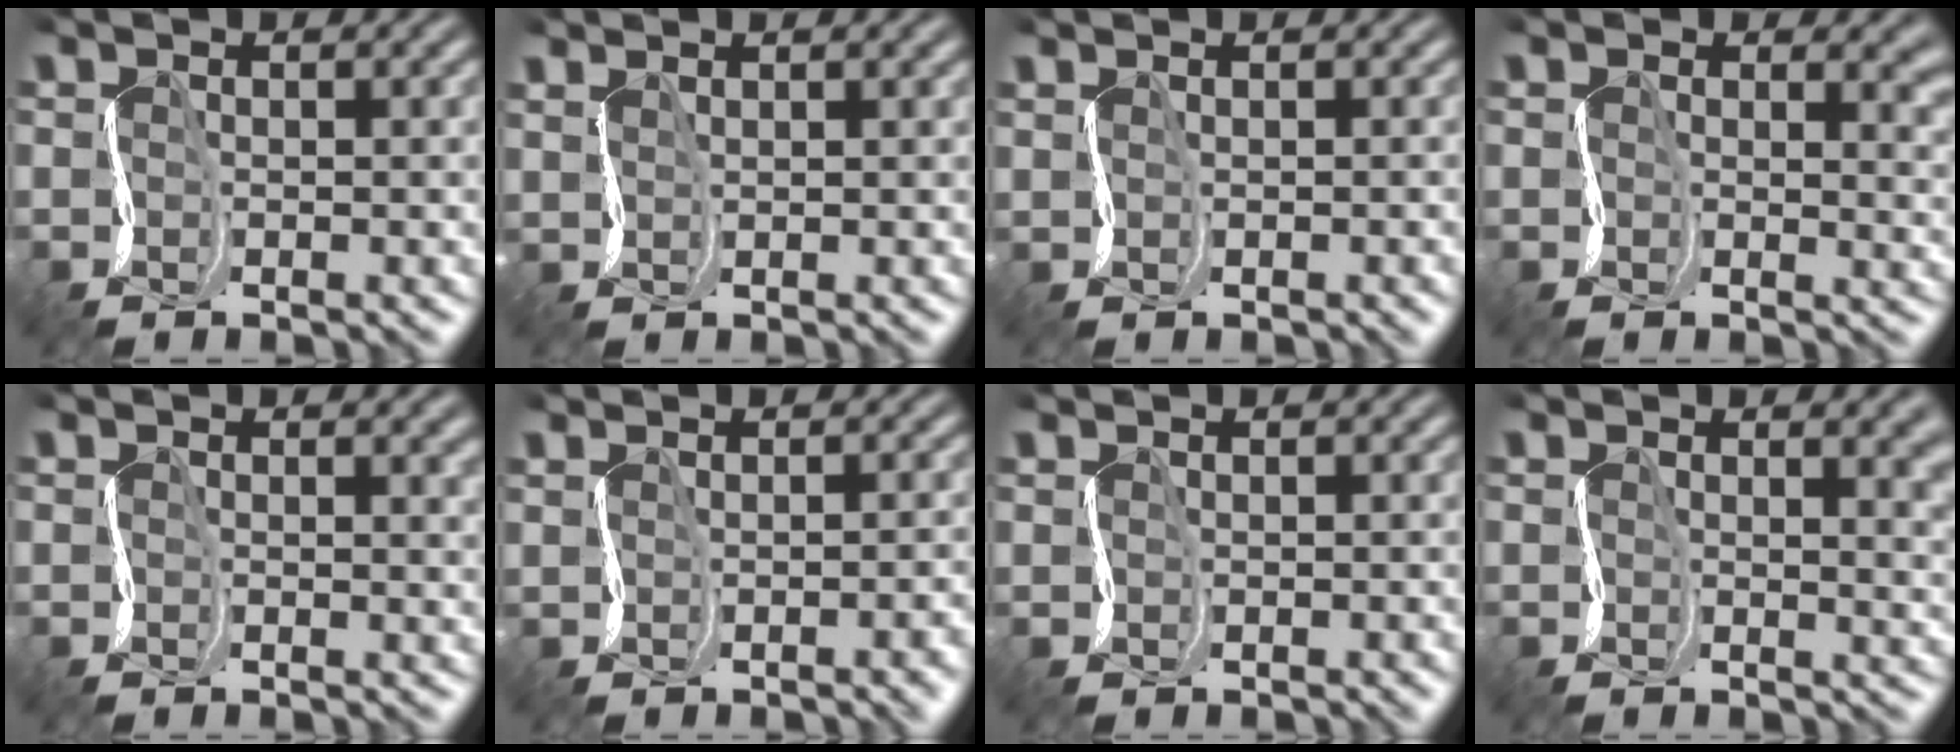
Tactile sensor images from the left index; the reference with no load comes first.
{"total": 1.9, "force": [1.9, 0.2, -0.2], "torque": [0.003, 0.003, 0.037]}
{"total": 0.8, "force": [0.6, 0.0, -0.5], "torque": [0.012, 0.000, 0.014]}
{"total": 5.2, "force": [1.2, 3.5, 3.6], "torque": [-0.024, -0.002, 0.012]}
{"total": 1.8, "force": [0.7, 0.9, 1.3], "torque": [-0.004, 0.004, 0.008]}
{"total": 2.1, "force": [-0.4, 1.3, 1.6], "torque": [-0.001, 0.010, 0.006]}
{"total": 0.8, "force": [0.3, 0.0, -0.7], "torque": [0.013, -0.001, 0.009]}
{"total": 5.8, "force": [1.5, 3.1, 4.6], "torque": [-0.030, 0.002, 0.020]}